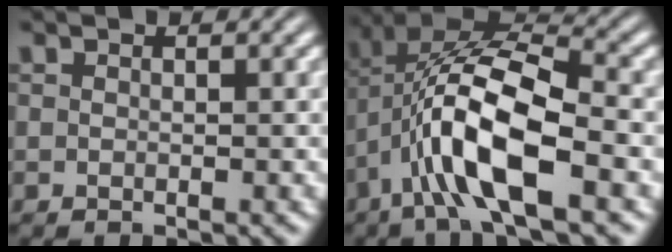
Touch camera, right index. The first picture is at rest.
{"total": 10.6, "force": [0.0, 6.2, 8.6], "torque": [-0.168, -0.017, -0.001]}